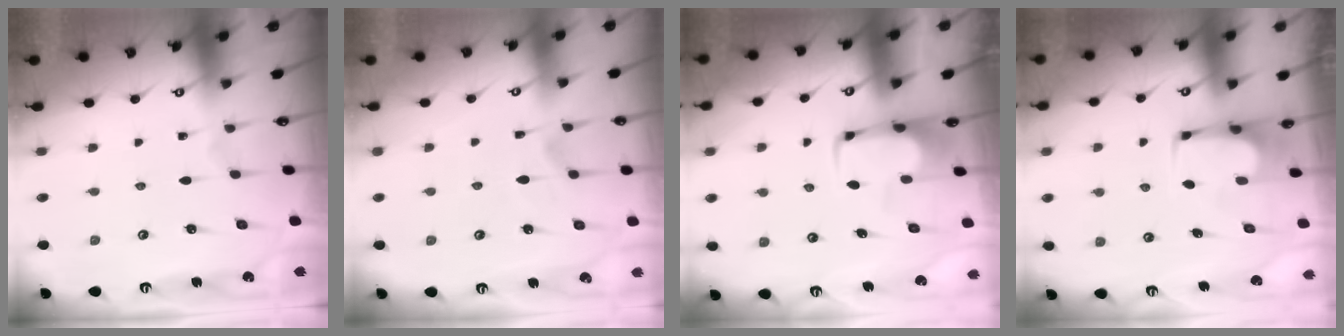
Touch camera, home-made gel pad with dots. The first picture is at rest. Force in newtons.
{"total": 5.1, "press": 5.0, "slide": 1.2}
{"total": 2.0, "press": 2.0, "slide": 0.4}
{"total": 3.4, "press": 3.4, "slide": 0.2}